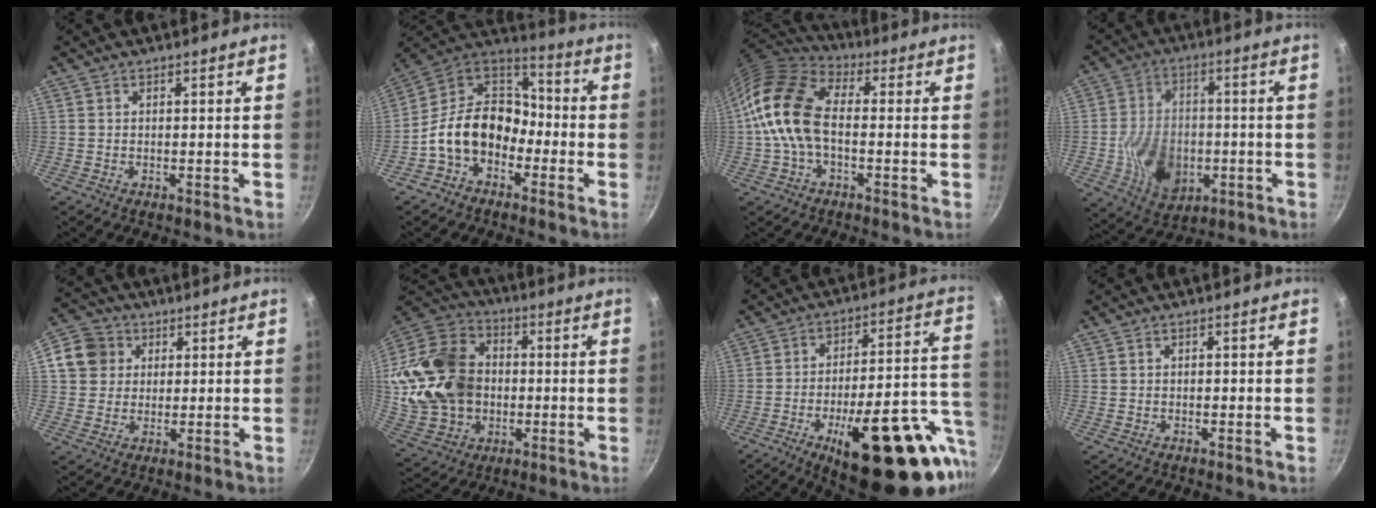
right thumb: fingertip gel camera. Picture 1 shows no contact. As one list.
[{"total": 16.6, "force": [-4.5, 12.3, 10.3], "torque": [-0.138, 0.065, -0.103]}, {"total": 14.7, "force": [-0.7, 9.3, 11.4], "torque": [-0.202, 0.032, -0.030]}, {"total": 13.4, "force": [-2.8, 9.9, 8.6], "torque": [-0.122, 0.019, -0.039]}, {"total": 8.6, "force": [2.5, 7.7, 3.0], "torque": [-0.021, 0.010, 0.034]}, {"total": 22.5, "force": [0.2, 17.7, 13.9], "torque": [-0.254, 0.033, 0.016]}, {"total": 28.7, "force": [-10.7, 10.4, 24.5], "torque": [-0.302, 0.031, -0.145]}, {"total": 0.5, "force": [-0.1, 0.5, 0.2], "torque": [-0.003, 0.004, 0.000]}]